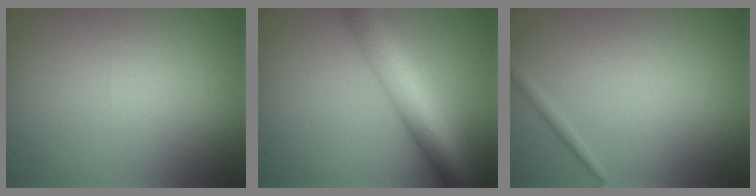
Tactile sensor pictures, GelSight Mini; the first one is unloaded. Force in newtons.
{"total": 8.6, "press": 8.6, "slide": 0.4}
{"total": 0.8, "press": 0.8, "slide": 0.0}